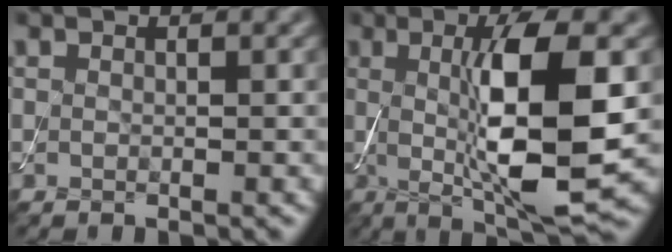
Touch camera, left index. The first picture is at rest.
{"total": 9.9, "force": [0.2, 2.3, 9.7], "torque": [-0.152, -0.010, 0.011]}